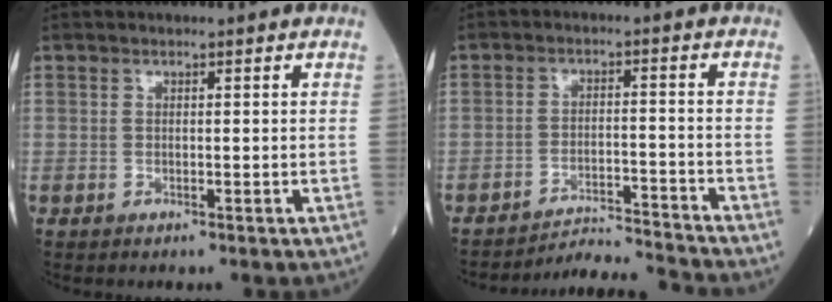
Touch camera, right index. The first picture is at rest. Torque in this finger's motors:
{"motor_torque": [0.13, -0.37, 0.01, 0.00]}